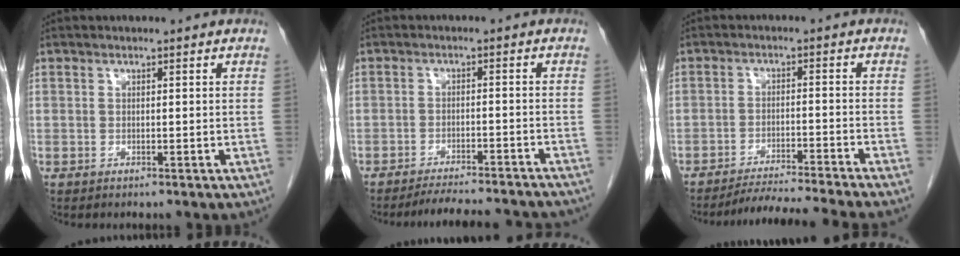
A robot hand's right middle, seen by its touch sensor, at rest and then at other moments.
{"total": 13.5, "force": [-12.7, 1.2, 4.6], "torque": [-0.060, -0.009, -0.161]}
{"total": 11.0, "force": [-10.1, -2.5, 3.6], "torque": [-0.037, -0.019, -0.159]}